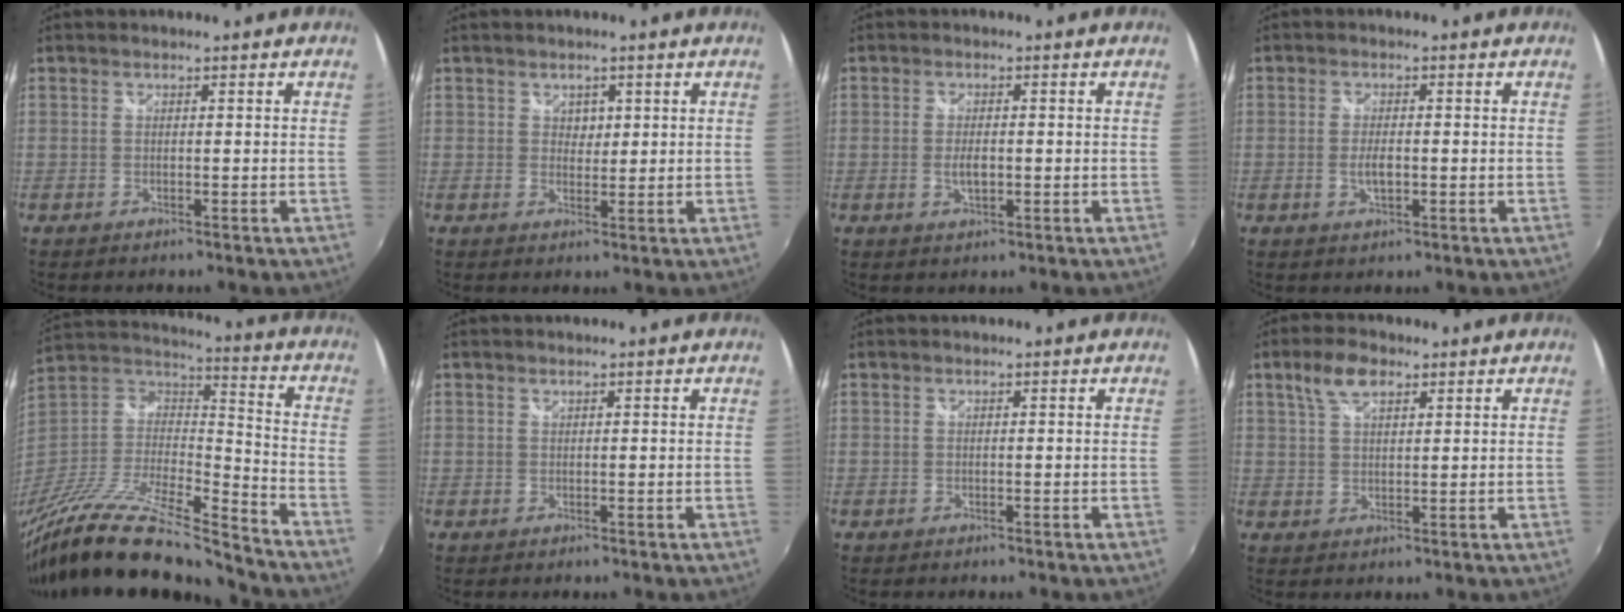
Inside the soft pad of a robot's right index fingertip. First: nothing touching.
{"total": 2.1, "force": [0.9, 1.8, 0.7], "torque": [-0.005, 0.003, 0.016]}
{"total": 2.9, "force": [-0.5, 1.4, 2.5], "torque": [-0.048, -0.005, -0.007]}
{"total": 3.0, "force": [-0.6, 1.3, 2.6], "torque": [-0.052, -0.005, -0.010]}
{"total": 25.6, "force": [-21.0, 4.2, 14.1], "torque": [-0.264, -0.041, -0.361]}
{"total": 0.0}
{"total": 0.0}
{"total": 5.5, "force": [3.1, 2.6, 3.8], "torque": [-0.071, 0.012, 0.060]}